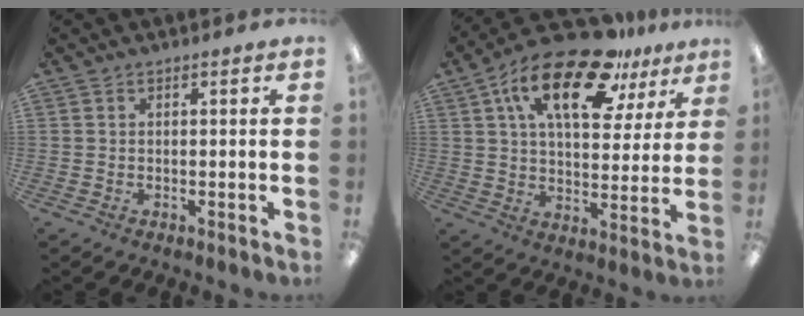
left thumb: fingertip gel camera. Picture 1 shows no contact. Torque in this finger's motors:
{"motor_torque": [0.48, 0.61, 1.69, -1.07, 0.38]}